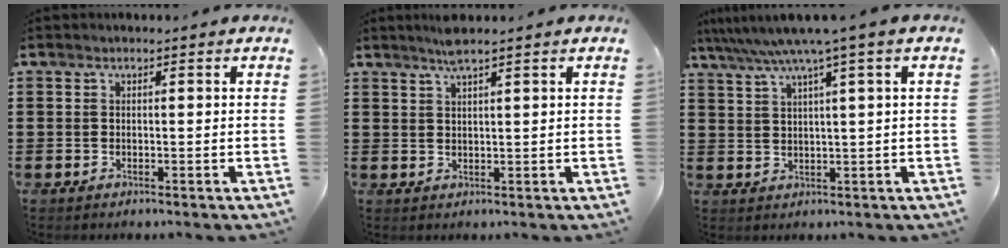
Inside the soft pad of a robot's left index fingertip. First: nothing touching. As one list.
[{"total": 2.8, "force": [2.2, 0.1, 1.7], "torque": [-0.038, 0.002, 0.041]}, {"total": 5.1, "force": [3.1, -0.7, 4.0], "torque": [-0.088, -0.015, 0.047]}]